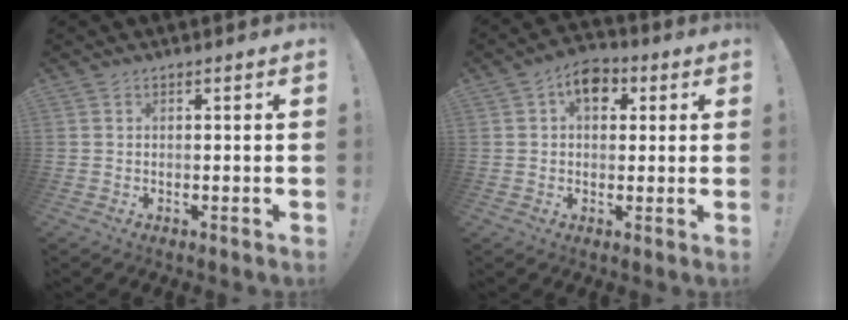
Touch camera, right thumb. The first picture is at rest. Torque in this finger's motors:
{"motor_torque": [-0.04, 0.24, 0.04, 0.05, 0.01]}